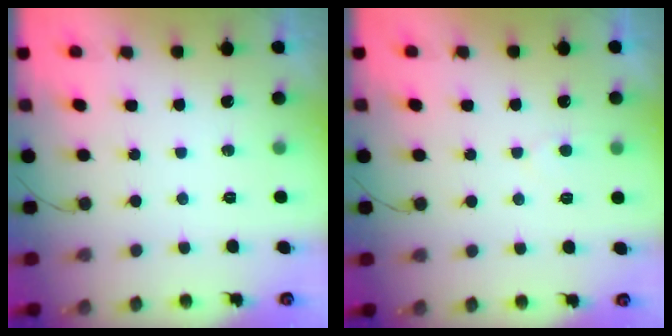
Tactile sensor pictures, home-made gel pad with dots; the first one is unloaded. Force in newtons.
{"total": 3.9, "press": 3.9, "slide": 0.3}